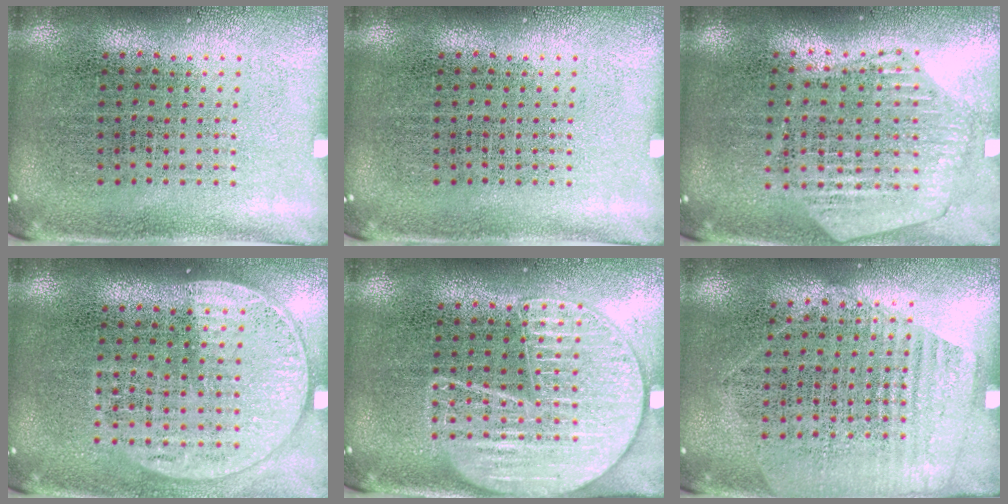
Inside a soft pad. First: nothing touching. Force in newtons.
{"total": 0.0}
{"total": 1.2, "press": 1.2, "slide": 0.2}
{"total": 1.6, "press": 1.4, "slide": 0.7}
{"total": 1.9, "press": 1.9, "slide": 0.2}
{"total": 1.3, "press": 1.1, "slide": 0.7}